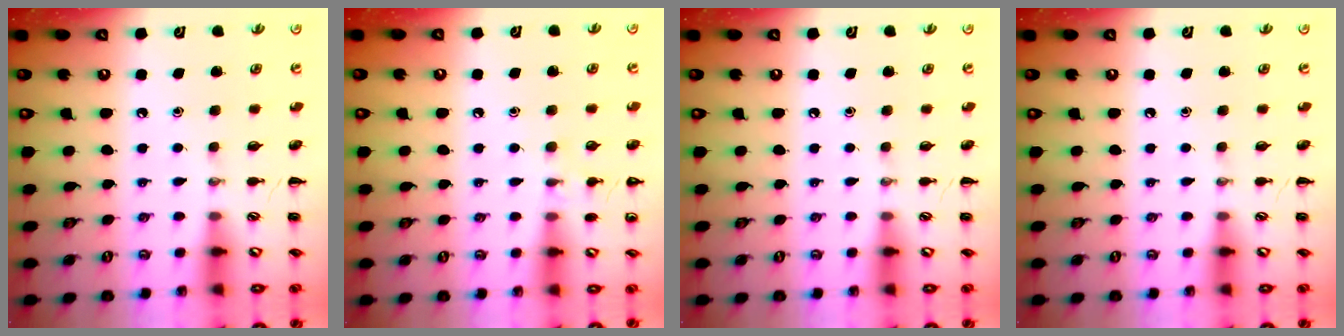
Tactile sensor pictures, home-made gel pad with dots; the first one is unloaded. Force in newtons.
{"total": 7.1, "press": 6.8, "slide": 2.2}
{"total": 0.0}
{"total": 0.0}